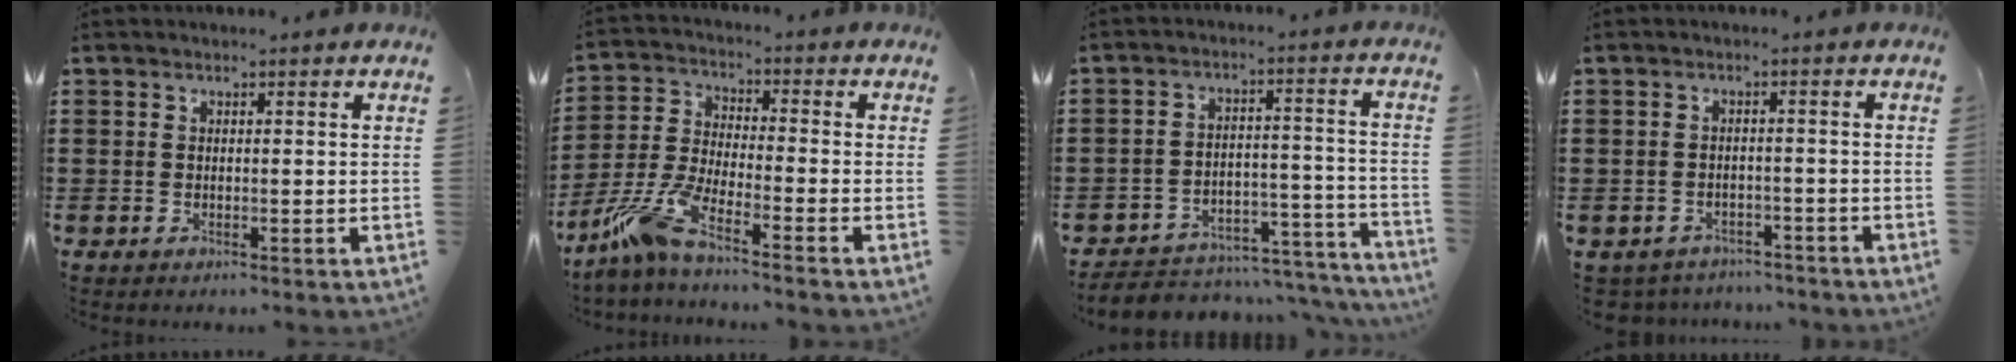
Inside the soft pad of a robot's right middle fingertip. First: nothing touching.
{"total": 7.8, "force": [-5.8, 0.8, 5.2], "torque": [-0.138, -0.022, -0.118]}
{"total": 4.4, "force": [-4.1, 1.4, 0.8], "torque": [-0.016, 0.006, -0.083]}
{"total": 2.4, "force": [-2.3, 0.5, -0.3], "torque": [-0.004, 0.001, -0.053]}